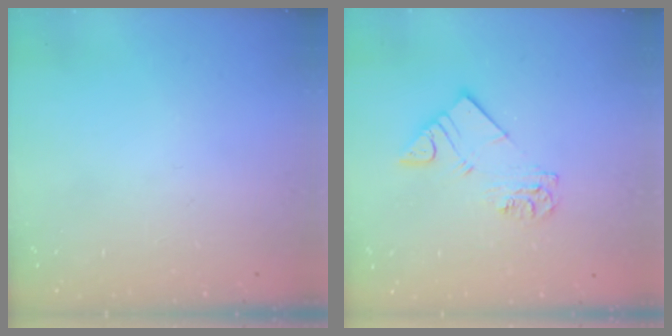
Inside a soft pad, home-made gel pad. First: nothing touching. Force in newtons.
{"total": 7.7, "press": 7.7, "slide": 0.7}